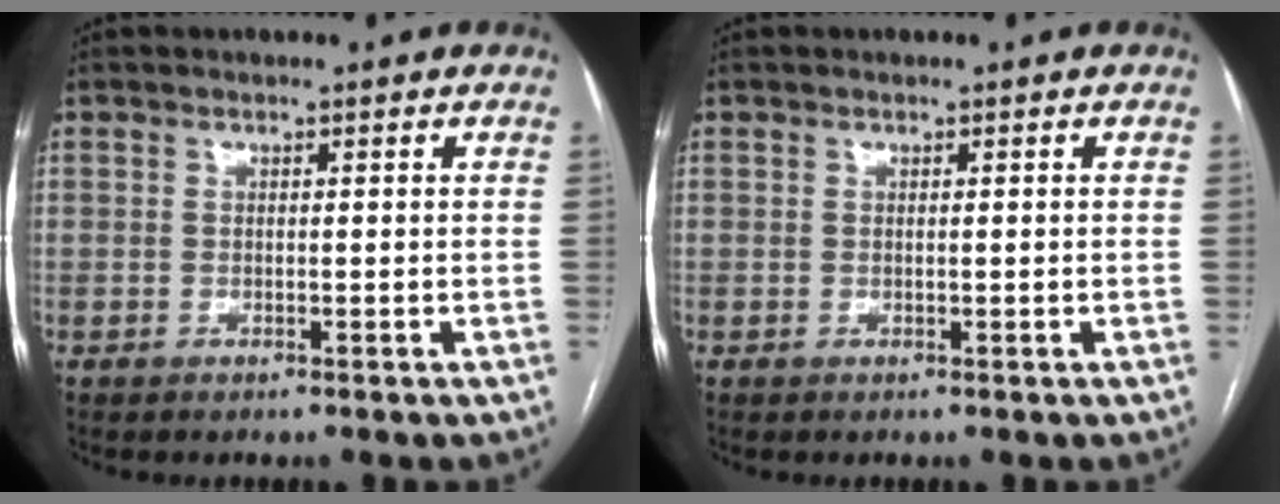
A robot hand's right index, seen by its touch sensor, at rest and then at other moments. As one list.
[{"total": 0.0}]